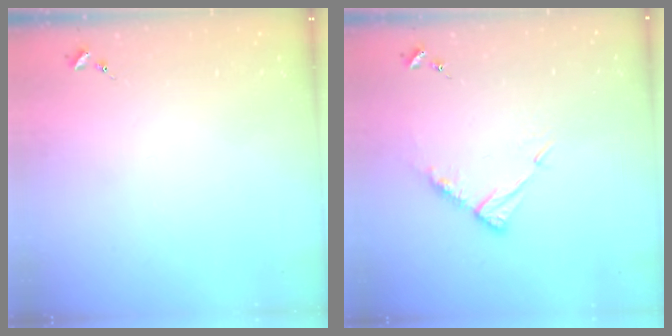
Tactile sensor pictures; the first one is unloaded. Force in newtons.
{"total": 9.0, "press": 9.0, "slide": 0.8}